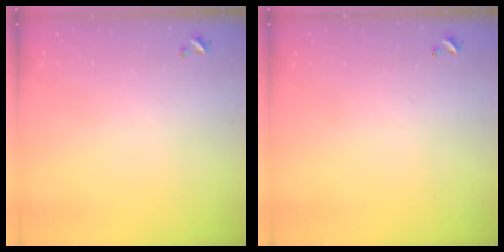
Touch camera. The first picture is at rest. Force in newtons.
{"total": 0.0}